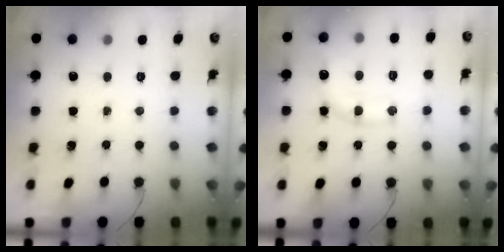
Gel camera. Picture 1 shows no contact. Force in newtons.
{"total": 11.1, "press": 11.0, "slide": 1.4}